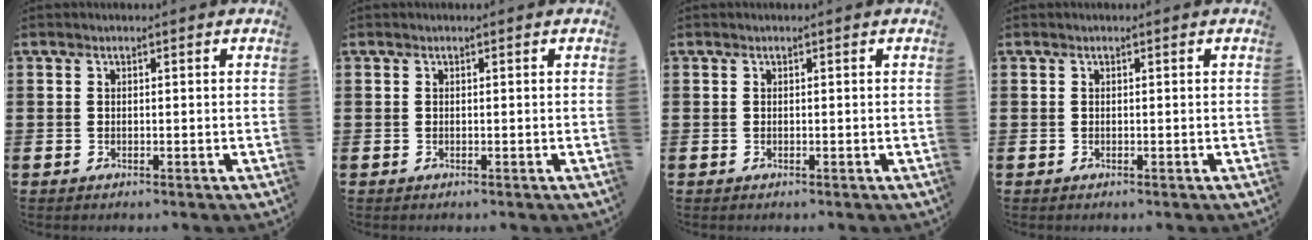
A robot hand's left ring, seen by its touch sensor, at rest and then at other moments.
{"total": 0.0}
{"total": 0.0}
{"total": 0.0}